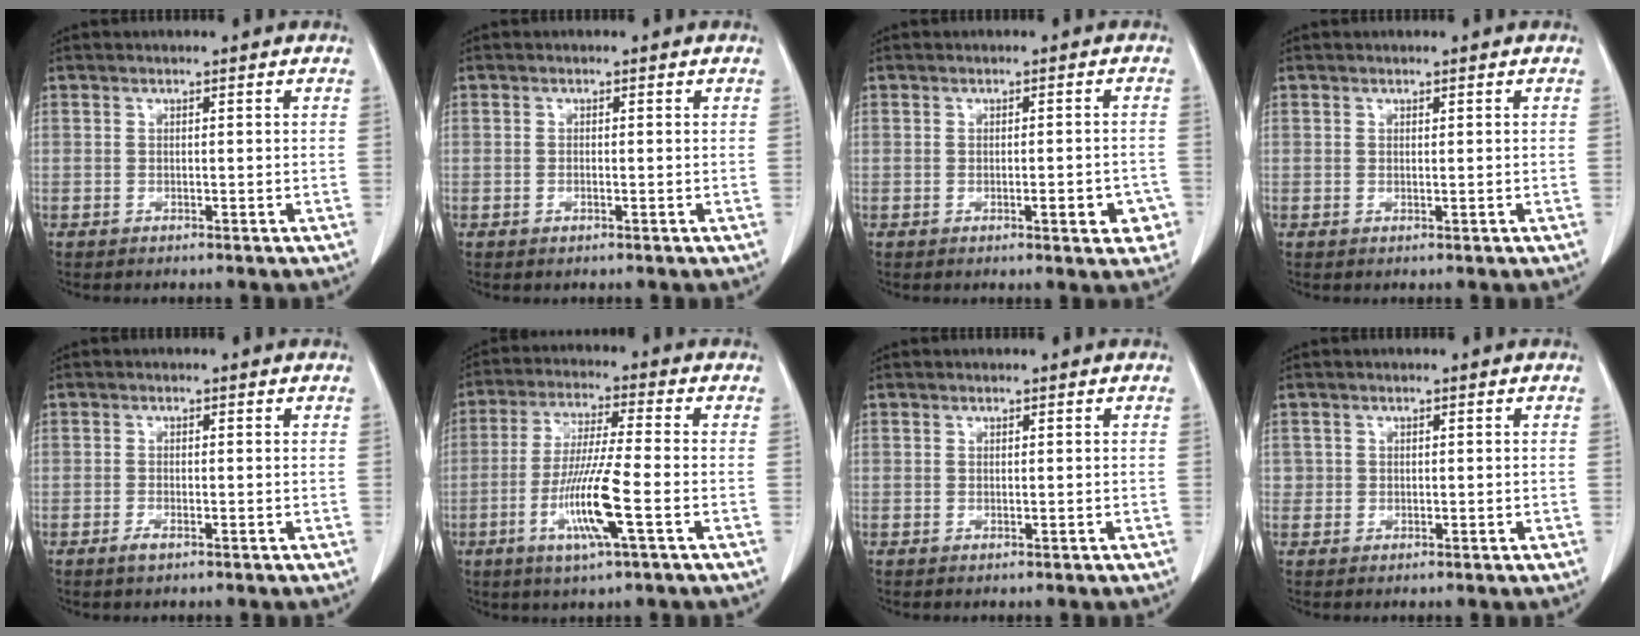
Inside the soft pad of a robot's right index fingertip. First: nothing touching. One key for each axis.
{"total": 0.6, "fx": -0.2, "fy": 0.2, "fz": 0.6, "tx": -0.013, "ty": -0.002, "tz": -0.004}
{"total": 4.6, "fx": -1.7, "fy": 1.3, "fz": 4.1, "tx": -0.047, "ty": 0.002, "tz": -0.017}
{"total": 0.0}
{"total": 1.6, "fx": -0.8, "fy": 0.6, "fz": 1.3, "tx": -0.023, "ty": -0.001, "tz": -0.011}
{"total": 10.9, "fx": -3.5, "fy": -0.1, "fz": 10.4, "tx": -0.206, "ty": -0.015, "tz": -0.070}
{"total": 0.0}
{"total": 1.2, "fx": 0.1, "fy": 1.2, "fz": 0.2, "tx": 0.001, "ty": 0.003, "tz": 0.001}